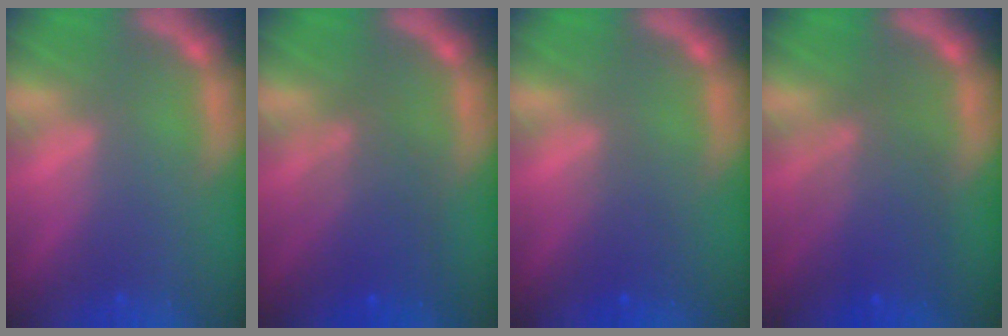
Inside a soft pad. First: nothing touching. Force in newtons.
{"total": 5.1}
{"total": 2.0}
{"total": 6.0}